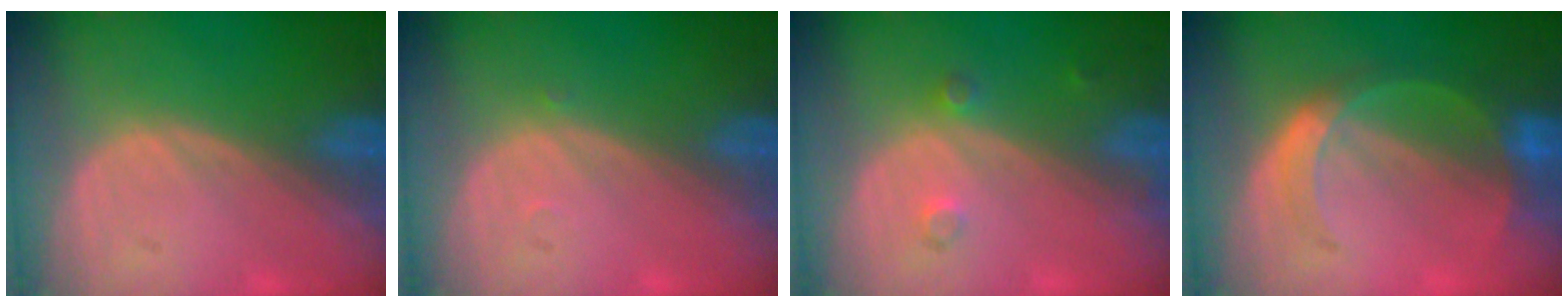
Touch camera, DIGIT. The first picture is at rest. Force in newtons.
{"total": 0.5, "press": 0.4, "slide": 0.3}
{"total": 2.1, "press": 1.8, "slide": 1.1}
{"total": 5.6, "press": 5.3, "slide": 1.9}